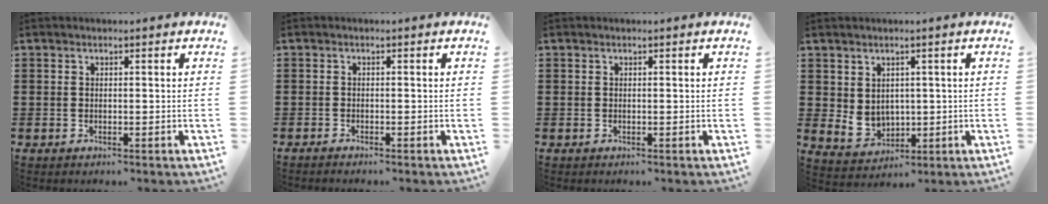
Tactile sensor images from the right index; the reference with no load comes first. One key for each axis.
{"total": 0.7, "fx": -0.7, "fy": 0.0, "fz": 0.1, "tx": -0.003, "ty": -0.001, "tz": -0.015}
{"total": 0.0}
{"total": 3.9, "fx": 1.2, "fy": 3.3, "fz": 1.7, "tx": -0.036, "ty": -0.001, "tz": 0.023}